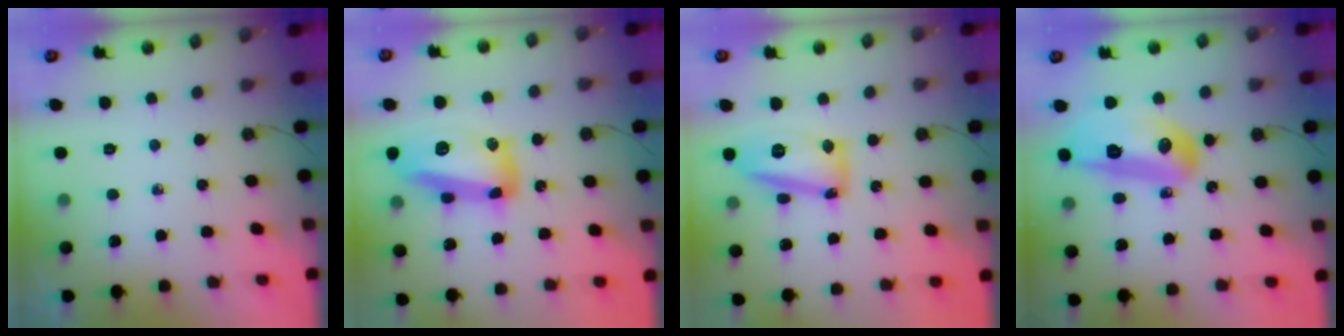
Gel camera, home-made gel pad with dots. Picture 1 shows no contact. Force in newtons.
{"total": 17.2, "press": 17.2, "slide": 0.9}
{"total": 18.4, "press": 15.6, "slide": 9.7}
{"total": 18.4, "press": 17.5, "slide": 5.6}